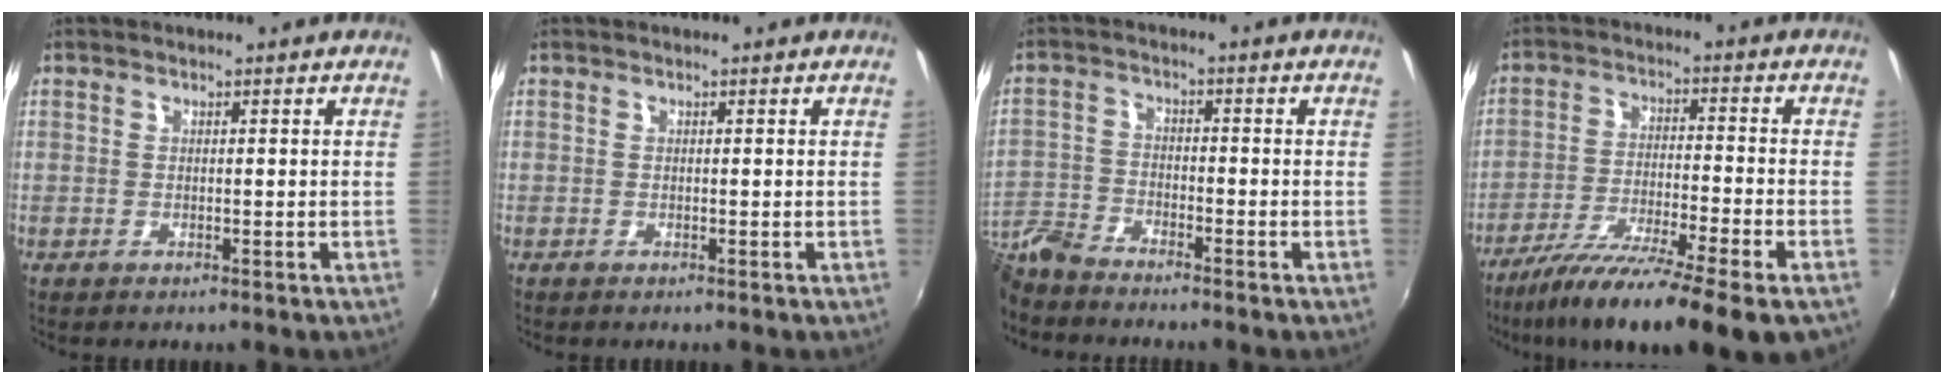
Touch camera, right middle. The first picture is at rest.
{"total": 0.0}
{"total": 7.9, "force": [-7.3, 1.9, 2.4], "torque": [-0.065, -0.004, -0.156]}
{"total": 16.4, "force": [-12.0, 0.5, 11.3], "torque": [-0.206, -0.044, -0.198]}